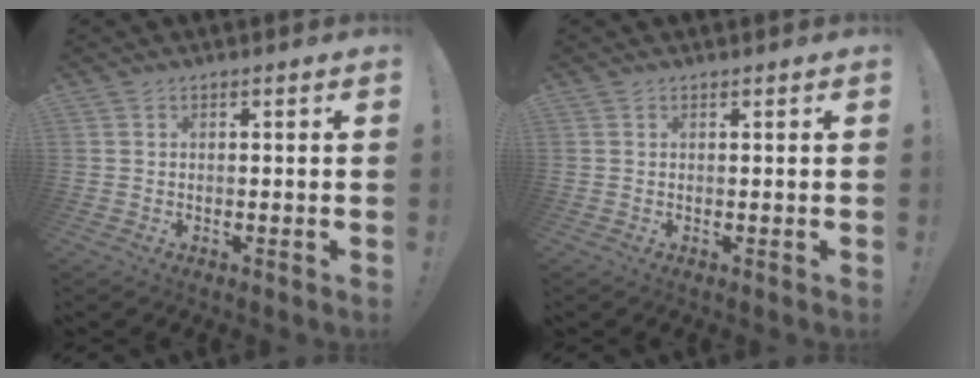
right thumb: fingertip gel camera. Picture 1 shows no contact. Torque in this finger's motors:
{"motor_torque": [-0.20, 0.05, -0.08, -0.01, -0.01]}